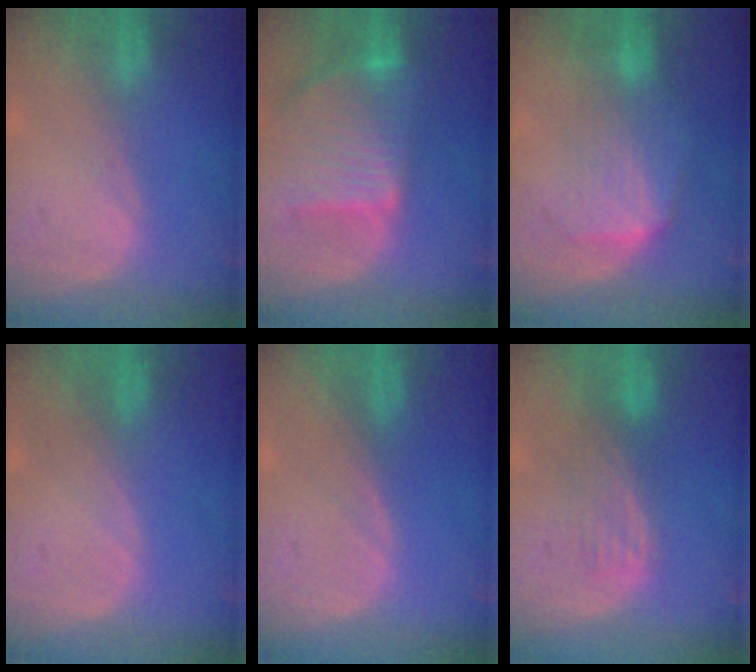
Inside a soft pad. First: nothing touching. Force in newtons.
{"total": 9.5, "press": 8.3, "slide": 4.7}
{"total": 7.1, "press": 6.6, "slide": 2.8}
{"total": 0.0}
{"total": 0.0}
{"total": 4.3, "press": 3.7, "slide": 2.3}